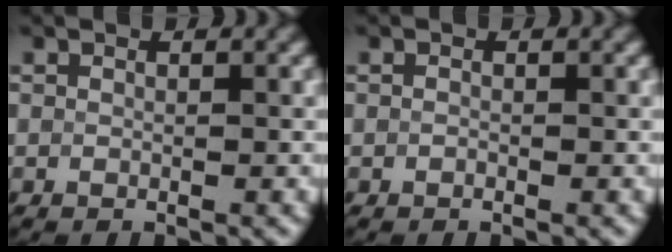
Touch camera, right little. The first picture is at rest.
{"total": 0.0}